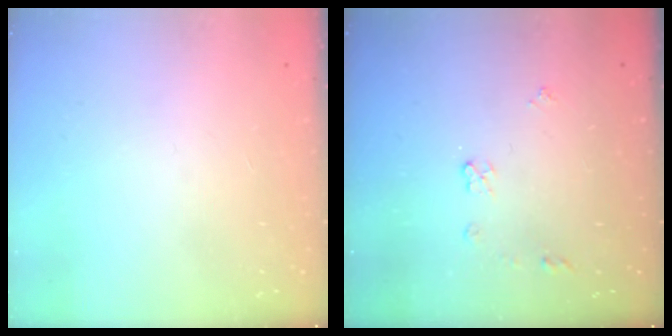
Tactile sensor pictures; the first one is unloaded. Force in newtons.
{"total": 6.7, "press": 6.6, "slide": 0.8}